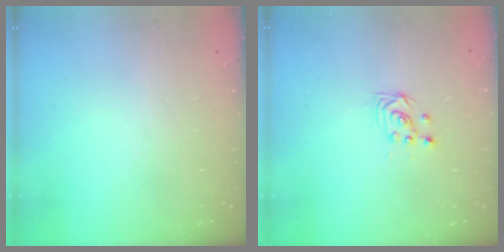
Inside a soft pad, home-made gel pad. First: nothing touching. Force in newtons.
{"total": 3.3, "press": 3.3, "slide": 0.4}